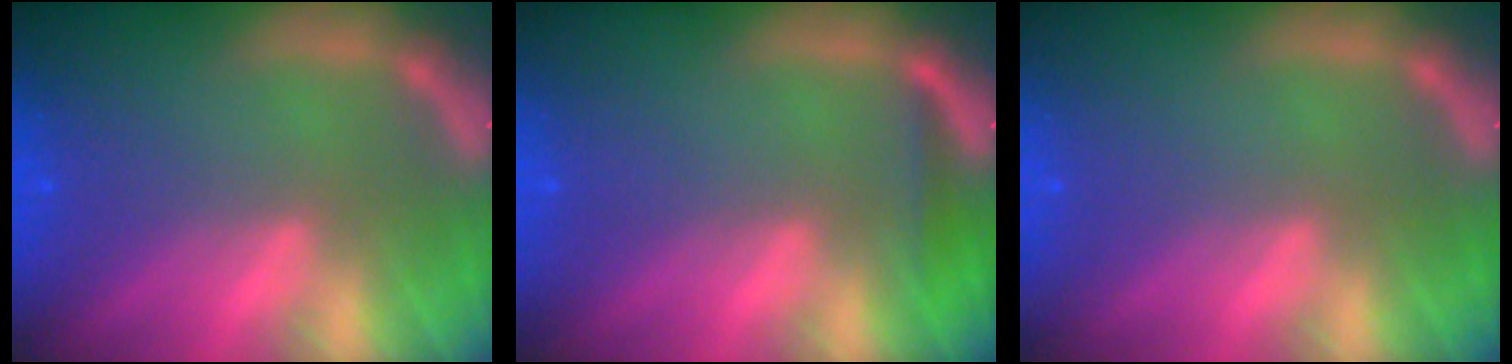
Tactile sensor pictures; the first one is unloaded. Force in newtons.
{"total": 1.4}
{"total": 0.0}